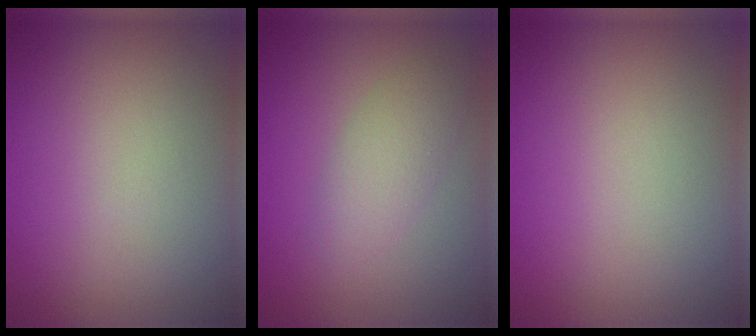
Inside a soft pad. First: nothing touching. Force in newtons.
{"total": 2.8, "press": 2.8, "slide": 0.0}
{"total": 0.0}